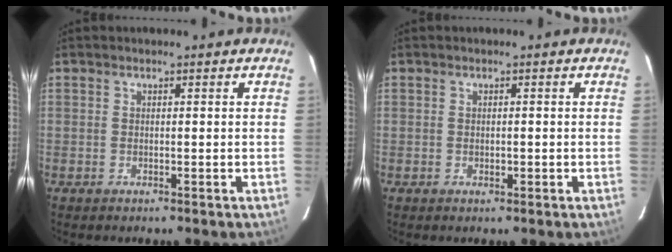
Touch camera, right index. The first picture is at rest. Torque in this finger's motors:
{"motor_torque": [0.05, 0.03, 0.00, 0.00]}